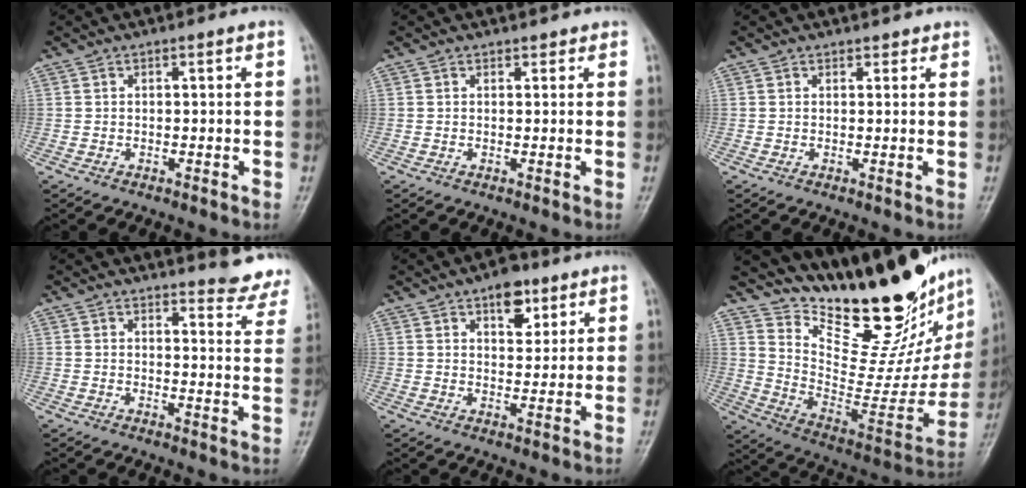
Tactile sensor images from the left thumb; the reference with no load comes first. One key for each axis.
{"total": 1.1, "fx": 0.8, "fy": 0.7, "fz": 0.0, "tx": 0.012, "ty": -0.004, "tz": 0.005}
{"total": 1.3, "fx": 1.0, "fy": 0.8, "fz": 0.1, "tx": 0.016, "ty": -0.006, "tz": 0.008}
{"total": 10.8, "fx": 10.4, "fy": 2.3, "fz": 1.8, "tx": 0.018, "ty": -0.089, "tz": 0.096}
{"total": 6.6, "fx": 3.9, "fy": 3.7, "fz": 3.9, "tx": -0.028, "ty": -0.017, "tz": 0.055}
{"total": 28.9, "fx": 23.1, "fy": 9.0, "fz": 14.9, "tx": -0.191, "ty": -0.155, "tz": 0.346}